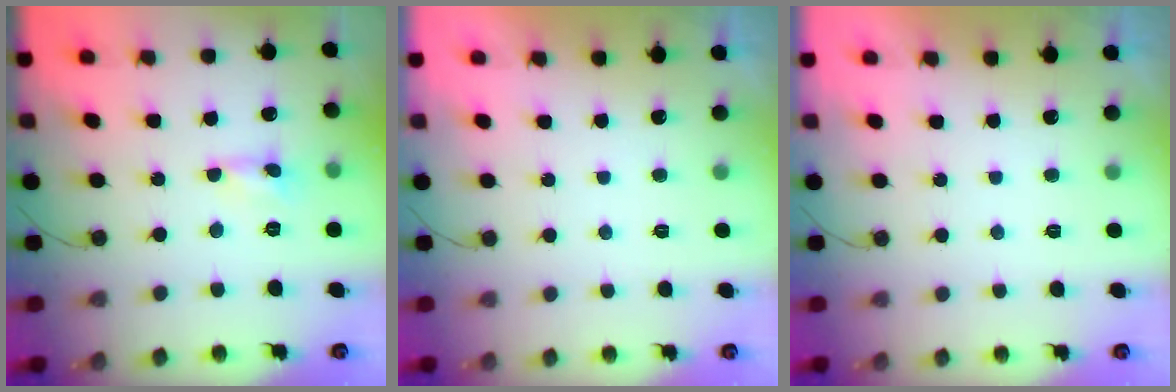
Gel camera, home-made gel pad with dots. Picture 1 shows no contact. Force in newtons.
{"total": 0.0}
{"total": 0.0}